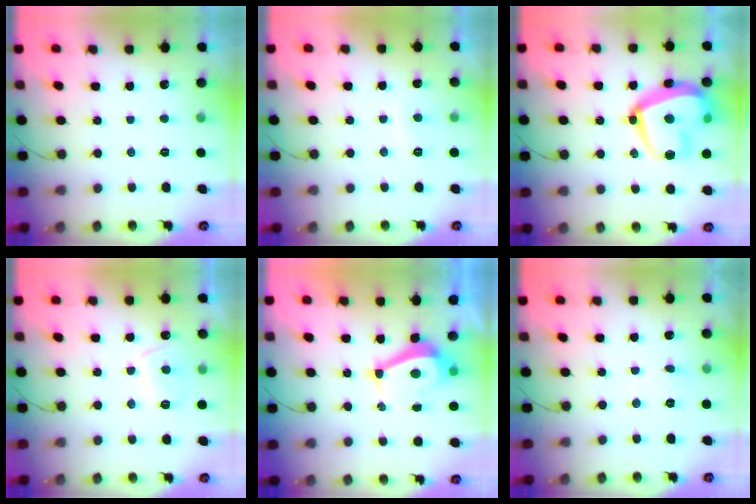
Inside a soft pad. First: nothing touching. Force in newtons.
{"total": 1.6, "press": 1.5, "slide": 0.6}
{"total": 22.4, "press": 22.3, "slide": 2.2}
{"total": 6.4, "press": 6.4, "slide": 1.1}
{"total": 7.7, "press": 7.7, "slide": 0.8}
{"total": 2.9, "press": 2.9, "slide": 0.3}